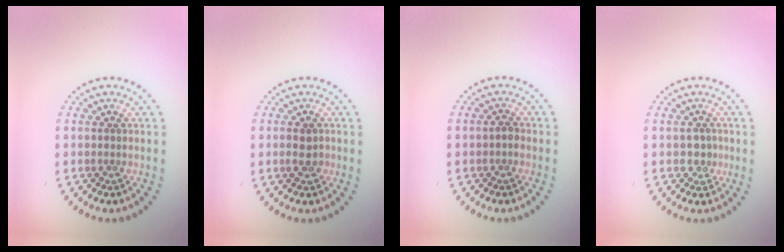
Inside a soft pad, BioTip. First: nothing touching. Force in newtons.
{"total": 1.6, "press": 1.6, "slide": 0.3}
{"total": 0.8, "press": 0.8, "slide": 0.2}
{"total": 1.2, "press": 1.2, "slide": 0.4}